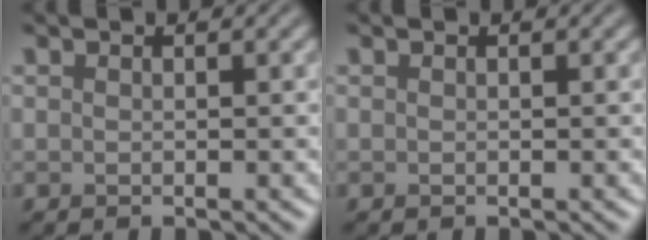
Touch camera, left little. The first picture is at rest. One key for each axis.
{"total": 0.0}